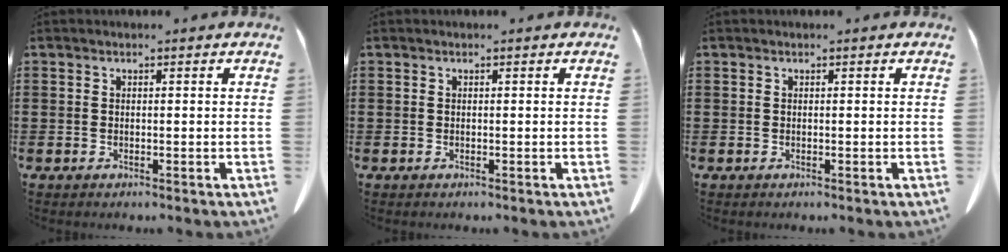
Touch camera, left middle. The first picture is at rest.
{"total": 0.0}
{"total": 0.0}